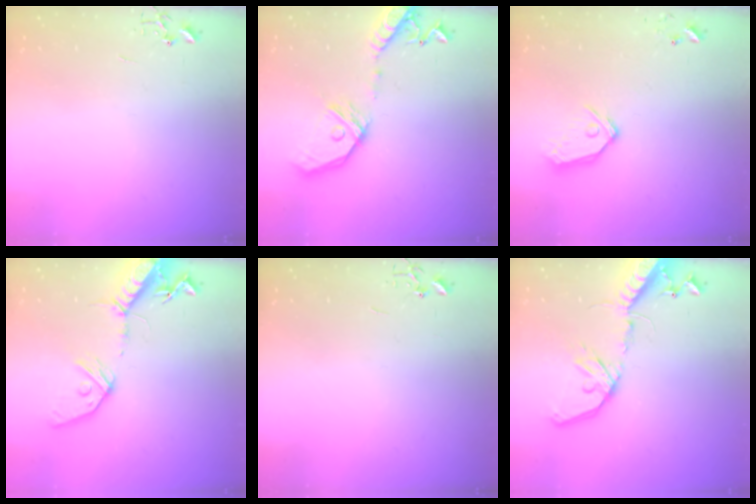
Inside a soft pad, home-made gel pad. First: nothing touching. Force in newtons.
{"total": 18.2, "press": 17.9, "slide": 3.1}
{"total": 11.6, "press": 11.6, "slide": 1.4}
{"total": 16.0, "press": 15.7, "slide": 3.0}
{"total": 0.0}
{"total": 17.9, "press": 17.6, "slide": 3.7}